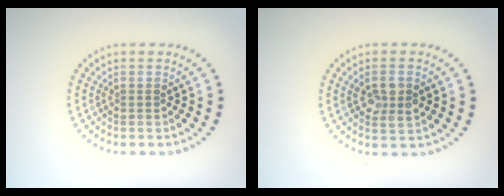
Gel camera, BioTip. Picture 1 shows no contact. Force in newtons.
{"total": 2.5, "press": 2.4, "slide": 0.4}